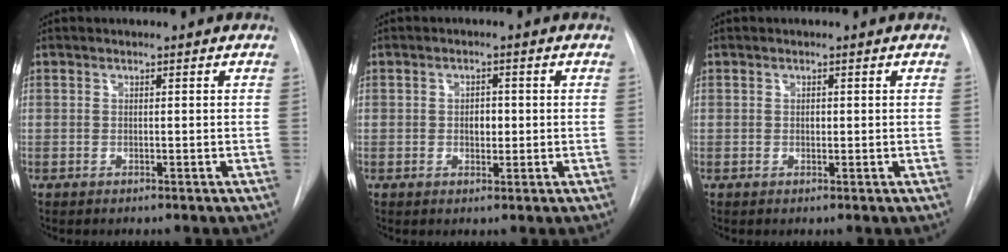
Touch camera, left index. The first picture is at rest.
{"total": 2.3, "force": [-0.1, 1.5, 1.8], "torque": [-0.025, -0.001, -0.001]}
{"total": 0.6, "force": [0.0, 0.4, 0.4], "torque": [-0.005, -0.002, -0.001]}